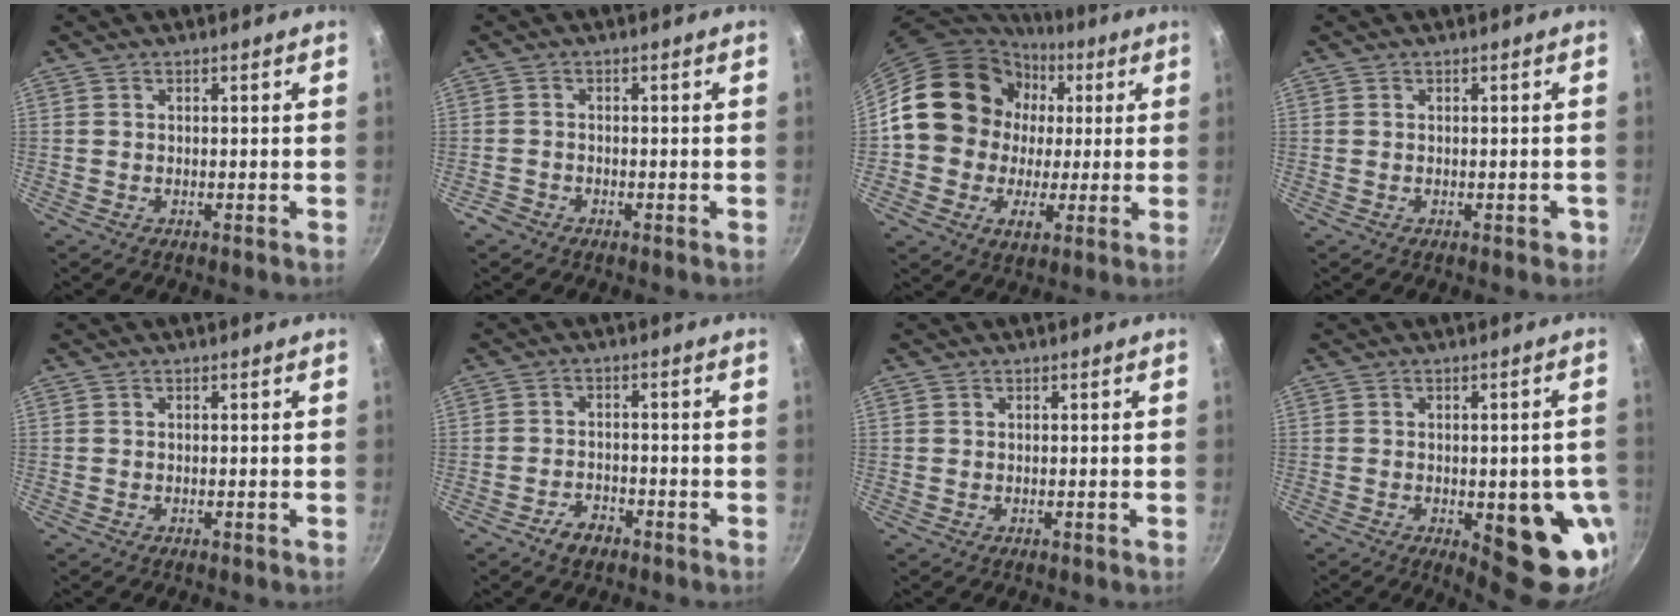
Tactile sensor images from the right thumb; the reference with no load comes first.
{"total": 0.5, "force": [-0.4, 0.3, 0.0], "torque": [-0.004, 0.004, -0.009]}
{"total": 18.4, "force": [2.1, 16.1, 8.7], "torque": [-0.115, 0.016, 0.028]}
{"total": 1.5, "force": [-0.6, 0.7, 1.1], "torque": [-0.002, 0.005, -0.008]}
{"total": 0.0}
{"total": 3.8, "force": [-2.7, 2.2, 1.6], "torque": [-0.018, 0.025, -0.044]}
{"total": 0.0}
{"total": 14.2, "force": [-3.7, 6.0, 12.3], "torque": [-0.096, 0.000, -0.038]}